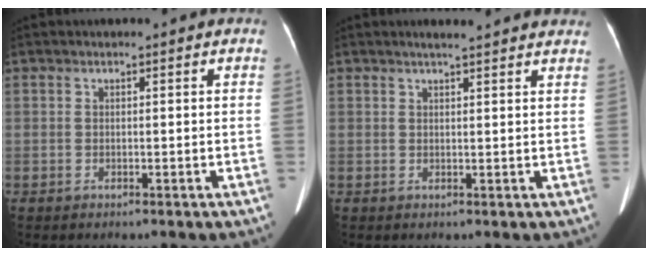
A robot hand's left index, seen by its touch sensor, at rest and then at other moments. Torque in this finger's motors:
{"motor_torque": [0.13, -0.15, -0.05, 0.01]}